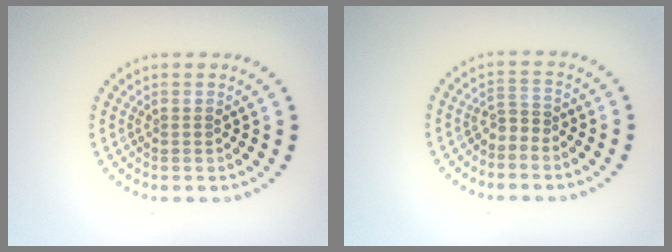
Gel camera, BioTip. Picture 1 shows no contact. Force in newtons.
{"total": 1.4, "press": 1.0, "slide": 1.0}